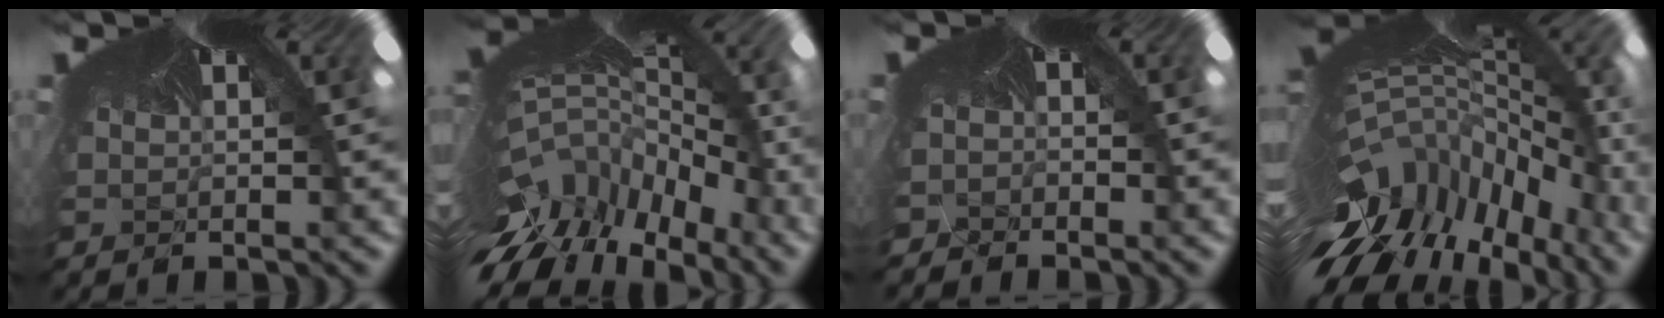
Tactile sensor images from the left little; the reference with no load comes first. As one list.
[{"total": 11.9, "force": [-11.8, 1.6, 0.4], "torque": [-0.030, -0.095, -0.158]}, {"total": 4.5, "force": [-3.8, 2.1, 1.2], "torque": [-0.042, -0.040, -0.040]}, {"total": 11.1, "force": [-10.8, 1.8, 1.6], "torque": [-0.047, -0.094, -0.140]}]